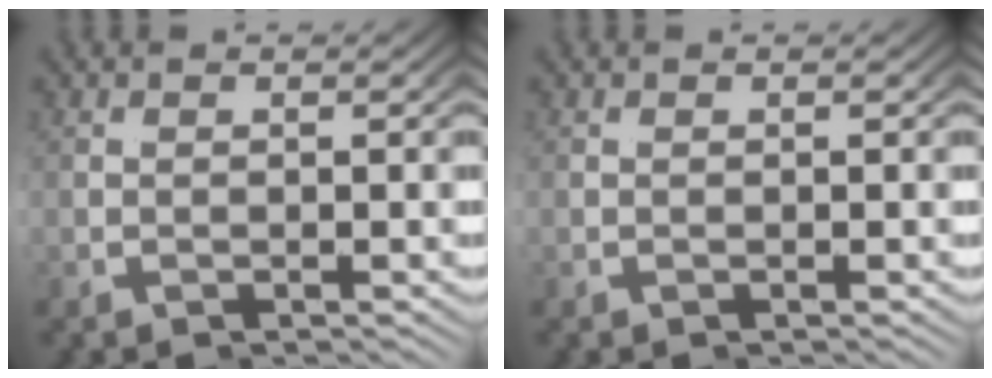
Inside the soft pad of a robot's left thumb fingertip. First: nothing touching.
{"total": 0.0}